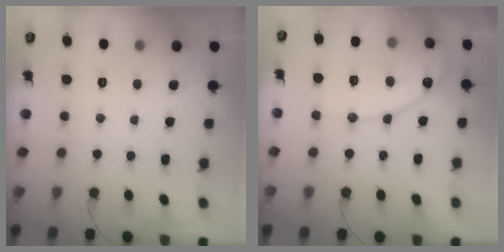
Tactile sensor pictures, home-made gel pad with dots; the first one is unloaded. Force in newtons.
{"total": 13.4, "press": 13.3, "slide": 1.2}